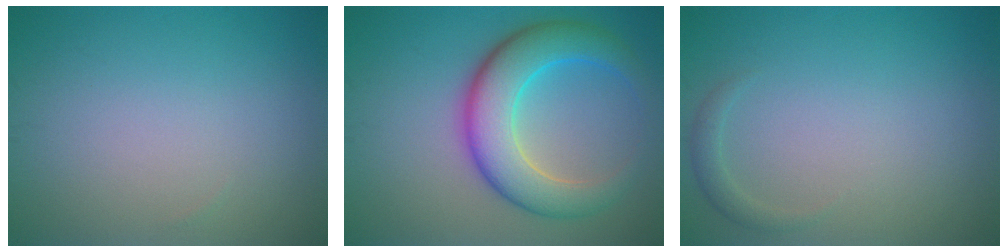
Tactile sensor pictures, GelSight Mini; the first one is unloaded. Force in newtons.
{"total": 7.7, "press": 7.7, "slide": 0.3}
{"total": 1.1, "press": 1.1, "slide": 0.2}